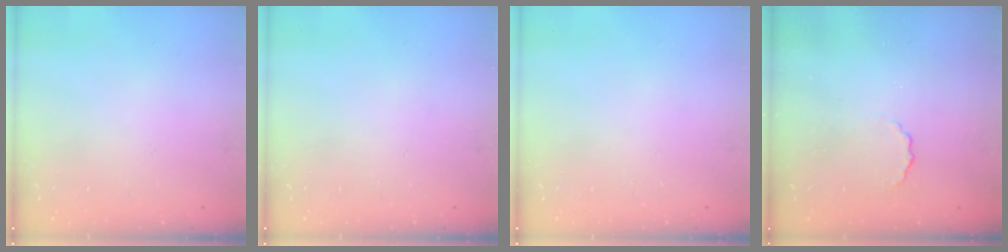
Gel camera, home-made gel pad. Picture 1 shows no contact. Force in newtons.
{"total": 0.0}
{"total": 0.0}
{"total": 3.2, "press": 3.1, "slide": 0.9}